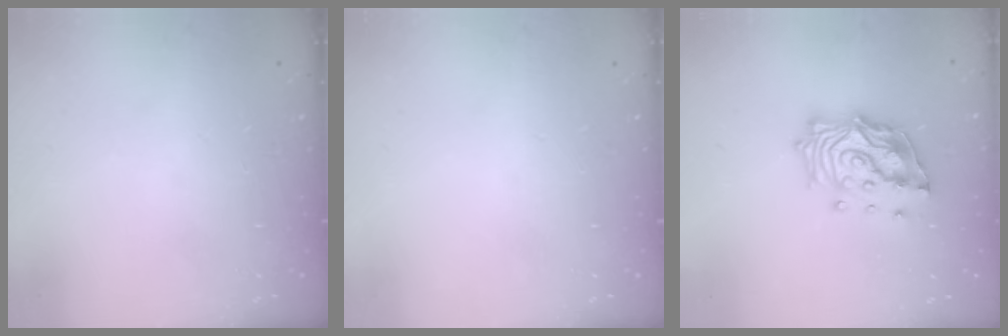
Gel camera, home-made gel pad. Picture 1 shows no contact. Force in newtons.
{"total": 0.0}
{"total": 17.0, "press": 16.8, "slide": 2.2}